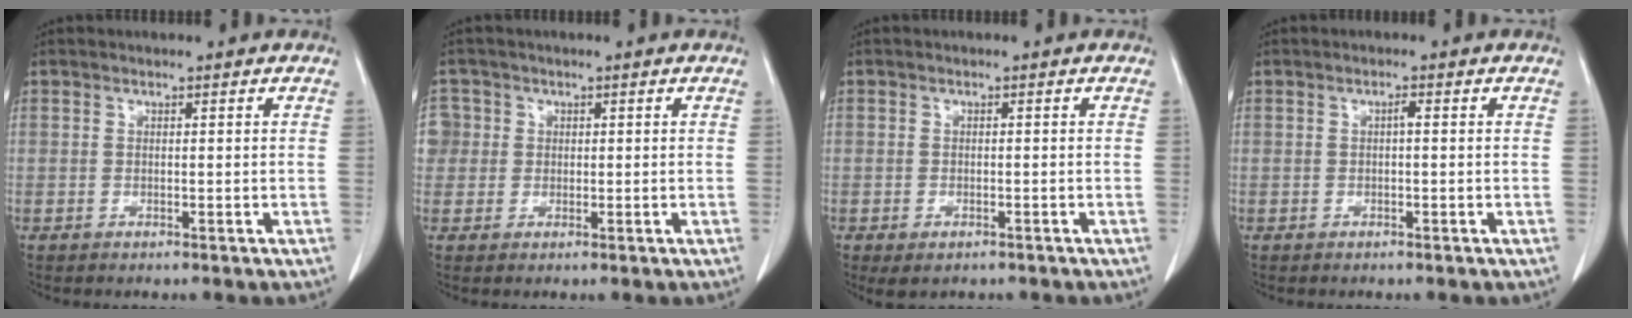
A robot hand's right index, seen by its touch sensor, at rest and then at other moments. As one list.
[{"total": 3.2, "force": [0.3, 3.2, 0.0], "torque": [0.014, 0.011, 0.005]}, {"total": 2.8, "force": [-1.8, 1.4, 1.6], "torque": [-0.026, -0.005, -0.019]}, {"total": 0.8, "force": [0.0, 0.2, 0.8], "torque": [-0.013, 0.002, 0.000]}]